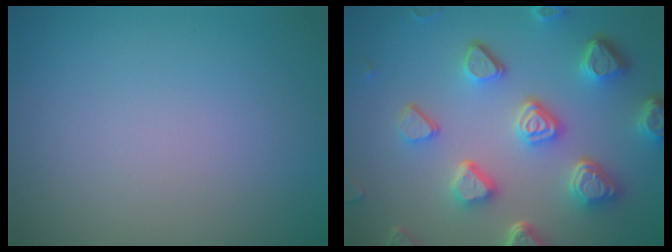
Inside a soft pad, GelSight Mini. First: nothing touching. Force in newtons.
{"total": 7.1, "press": 5.5, "slide": 4.5}